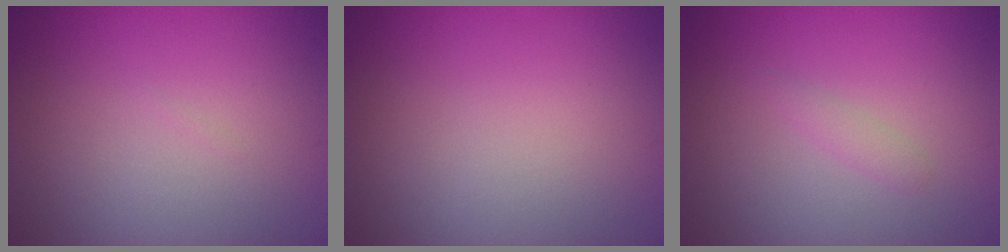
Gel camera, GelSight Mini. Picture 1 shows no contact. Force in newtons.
{"total": 0.0}
{"total": 0.9, "press": 0.9, "slide": 0.0}